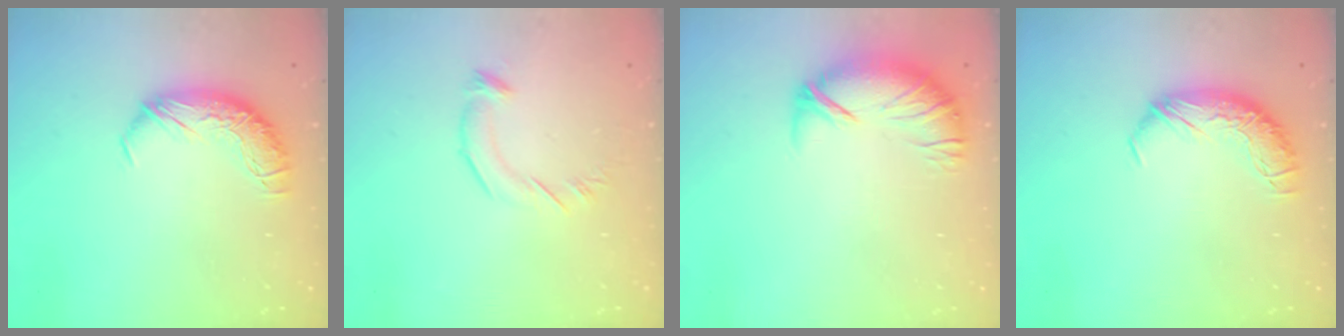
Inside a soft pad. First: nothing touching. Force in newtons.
{"total": 4.0, "press": 3.9, "slide": 0.2}
{"total": 3.7, "press": 3.0, "slide": 2.2}
{"total": 0.0}